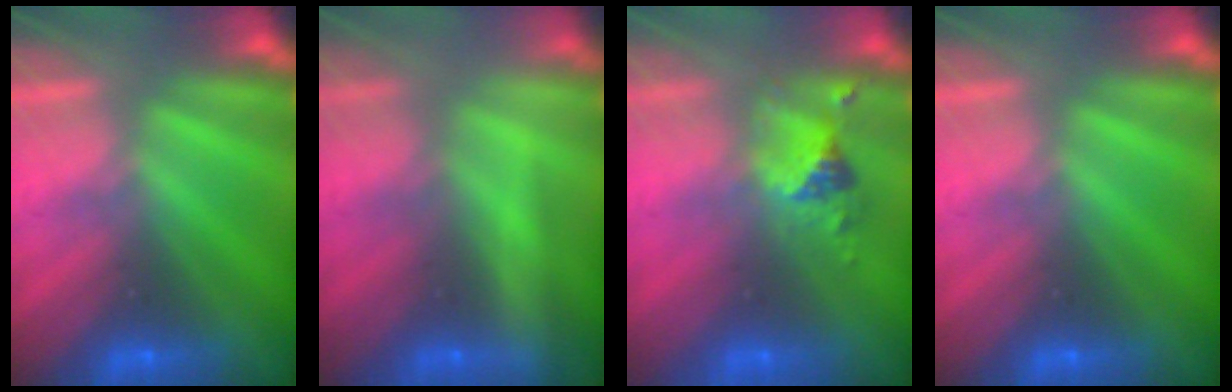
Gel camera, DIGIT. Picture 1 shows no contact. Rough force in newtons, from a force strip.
{"total": 2.2}
{"total": 2.5}
{"total": 0.0}